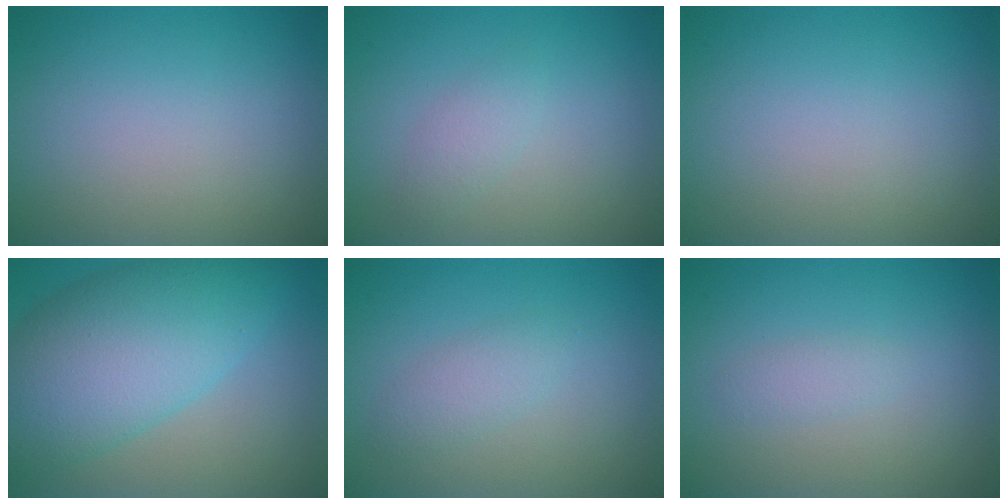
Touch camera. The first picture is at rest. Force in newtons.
{"total": 1.3, "press": 1.3, "slide": 0.0}
{"total": 0.0}
{"total": 10.3, "press": 10.3, "slide": 0.2}
{"total": 1.8, "press": 1.8, "slide": 0.1}
{"total": 1.0, "press": 1.0, "slide": 0.0}